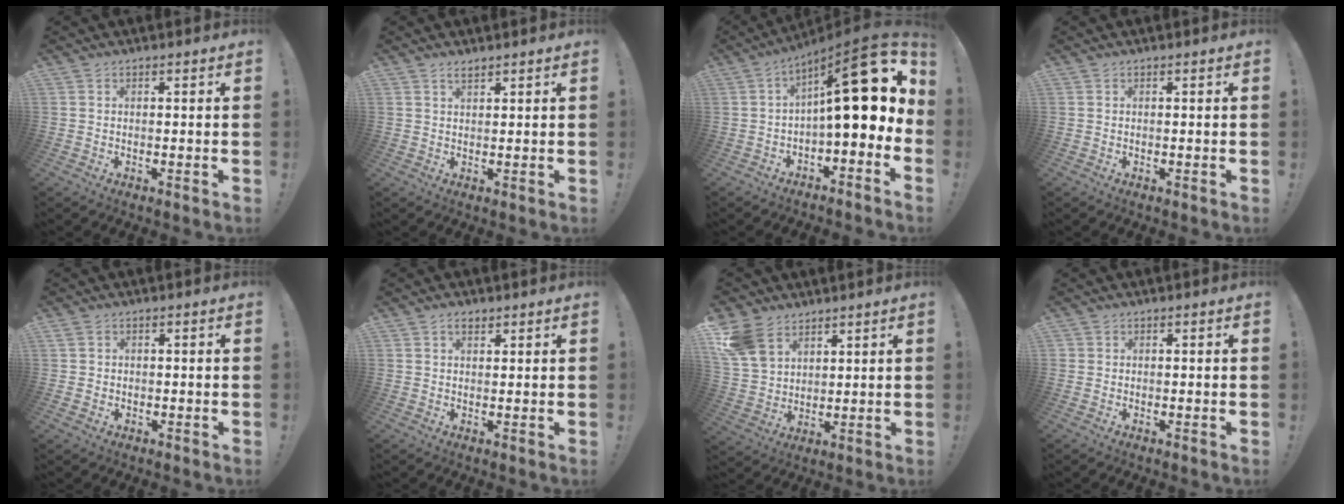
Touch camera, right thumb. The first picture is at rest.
{"total": 1.8, "force": [1.4, 0.5, 1.0], "torque": [-0.020, -0.004, 0.026]}
{"total": 21.3, "force": [3.9, 6.5, 19.9], "torque": [-0.287, -0.025, 0.064]}
{"total": 0.0}
{"total": 2.0, "force": [0.3, 1.9, 0.6], "torque": [-0.011, 0.003, 0.006]}
{"total": 2.3, "force": [1.4, 1.2, 1.3], "torque": [-0.019, -0.002, 0.023]}
{"total": 12.0, "force": [7.6, 7.8, 5.1], "torque": [-0.086, -0.036, 0.155]}
{"total": 0.7, "force": [0.0, 0.7, -0.1], "torque": [0.002, 0.003, -0.001]}